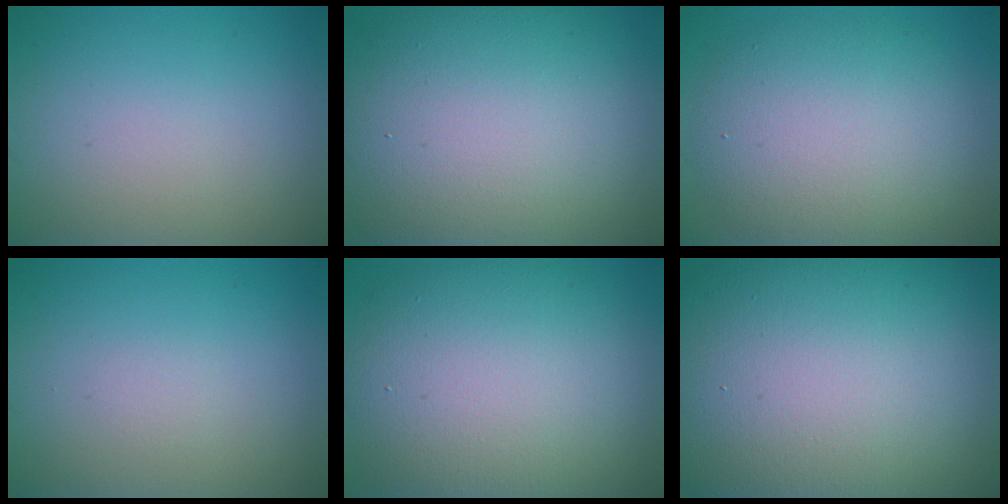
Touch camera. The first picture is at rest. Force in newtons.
{"total": 15.6, "press": 15.6, "slide": 1.0}
{"total": 8.6, "press": 8.6, "slide": 0.6}
{"total": 0.5, "press": 0.5, "slide": 0.0}
{"total": 13.5, "press": 13.5, "slide": 0.4}
{"total": 21.7, "press": 21.7, "slide": 0.8}